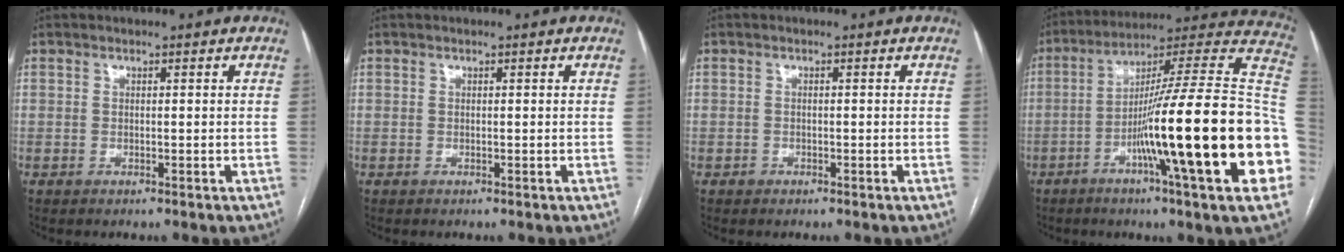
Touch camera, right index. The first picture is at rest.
{"total": 0.0}
{"total": 0.7, "force": [-0.4, 0.6, 0.0], "torque": [-0.004, 0.004, -0.009]}
{"total": 30.2, "force": [-7.1, 0.2, 29.4], "torque": [-0.346, -0.007, -0.130]}